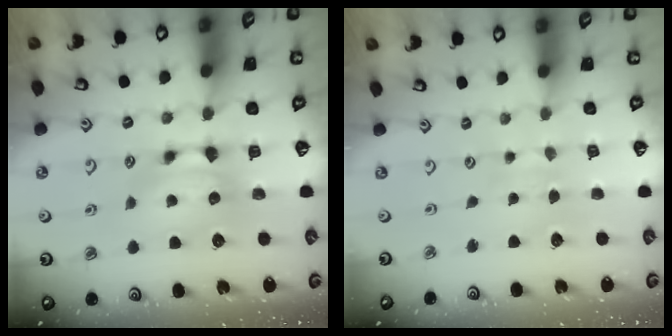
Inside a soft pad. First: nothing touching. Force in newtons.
{"total": 3.3, "press": 3.3, "slide": 0.3}